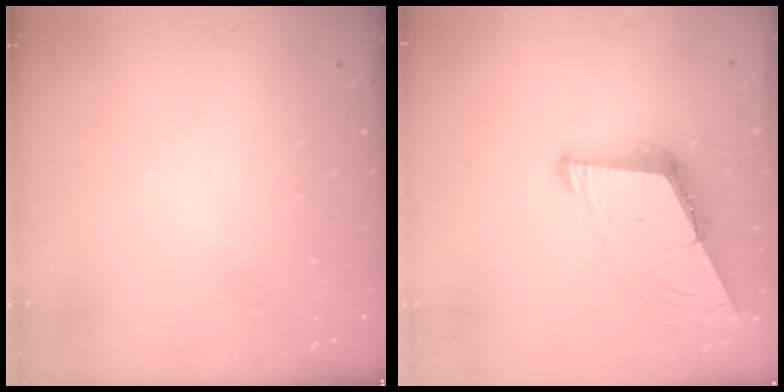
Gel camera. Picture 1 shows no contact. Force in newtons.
{"total": 8.9, "press": 8.0, "slide": 3.7}